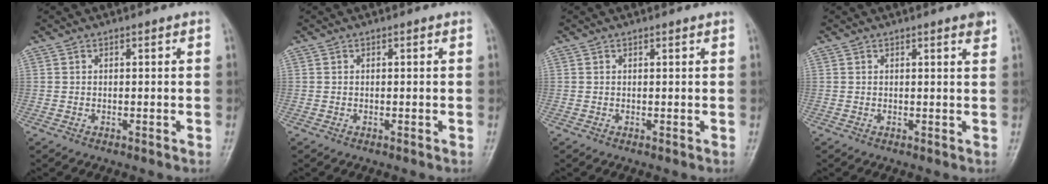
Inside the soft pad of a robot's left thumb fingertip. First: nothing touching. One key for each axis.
{"total": 0.0}
{"total": 0.0}
{"total": 1.9, "fx": 1.3, "fy": 0.2, "fz": 1.4, "tx": -0.019, "ty": -0.007, "tz": 0.014}